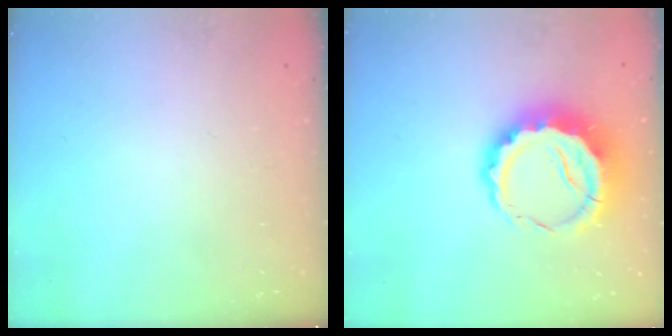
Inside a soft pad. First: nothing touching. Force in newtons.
{"total": 12.0, "press": 11.7, "slide": 2.7}